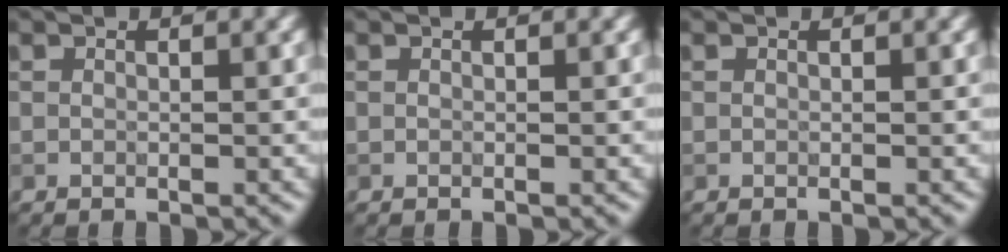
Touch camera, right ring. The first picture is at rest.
{"total": 0.0}
{"total": 0.0}